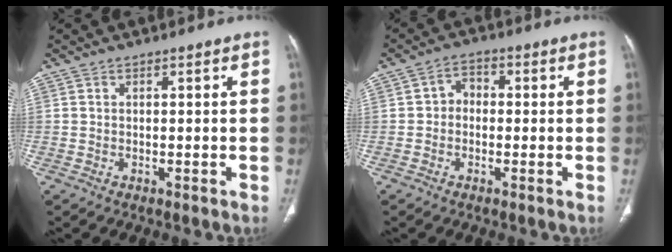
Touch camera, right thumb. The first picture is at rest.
{"total": 3.6, "force": [-0.3, 3.0, 2.1], "torque": [-0.015, 0.016, -0.018]}